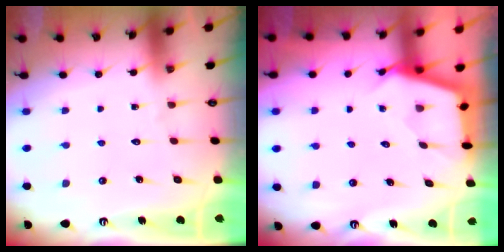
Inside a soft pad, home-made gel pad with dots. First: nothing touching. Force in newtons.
{"total": 2.4, "press": 2.4, "slide": 0.2}